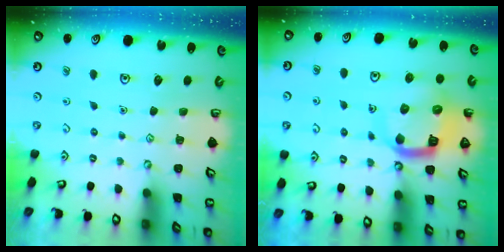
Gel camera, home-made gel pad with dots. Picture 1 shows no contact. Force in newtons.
{"total": 11.9, "press": 11.8, "slide": 1.2}